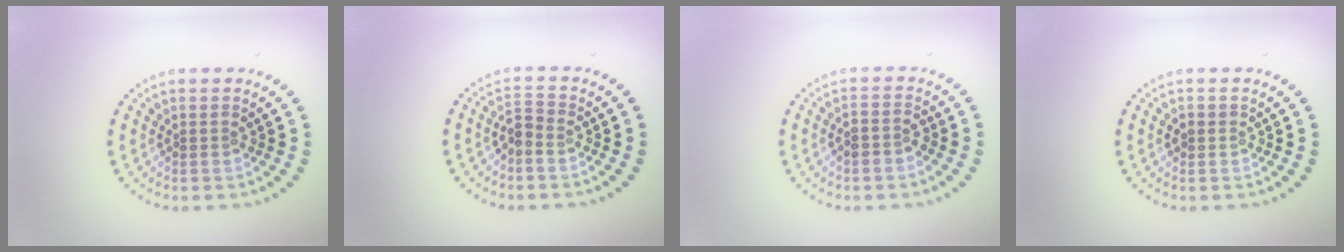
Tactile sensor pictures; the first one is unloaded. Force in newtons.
{"total": 1.4, "press": 1.3, "slide": 0.7}
{"total": 1.9, "press": 1.7, "slide": 0.8}
{"total": 1.0, "press": 1.0, "slide": 0.3}